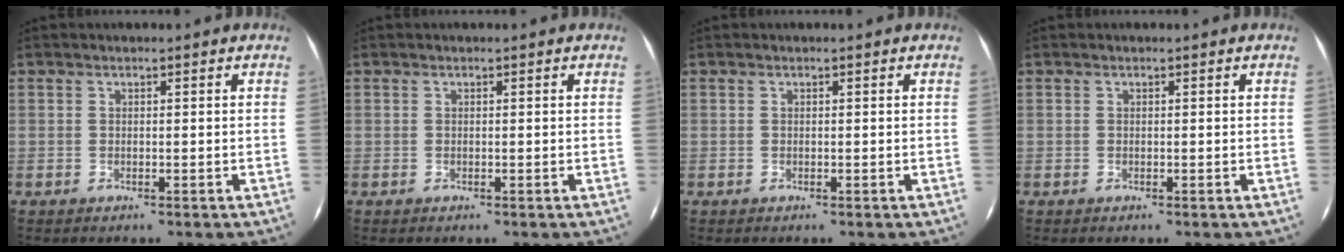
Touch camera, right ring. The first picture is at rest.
{"total": 0.0}
{"total": 0.0}
{"total": 0.0}